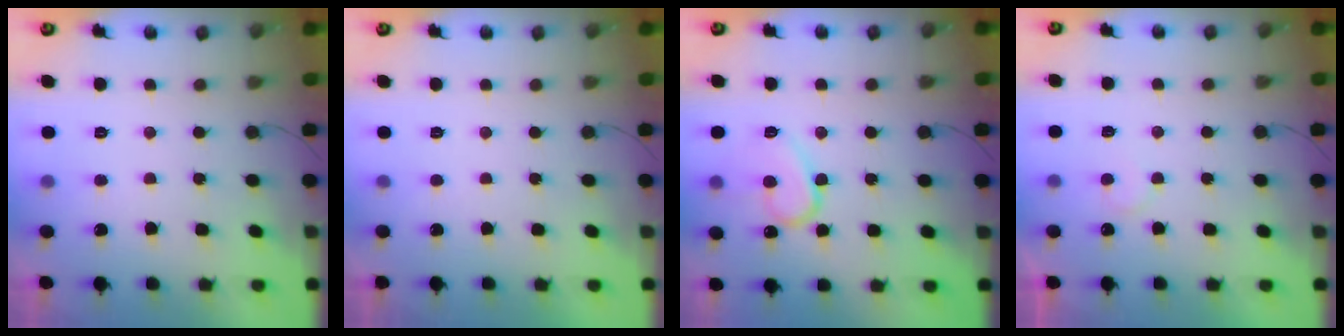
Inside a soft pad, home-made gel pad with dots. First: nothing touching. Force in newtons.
{"total": 1.8, "press": 1.8, "slide": 0.0}
{"total": 11.6, "press": 11.5, "slide": 1.1}
{"total": 4.8, "press": 4.8, "slide": 0.3}